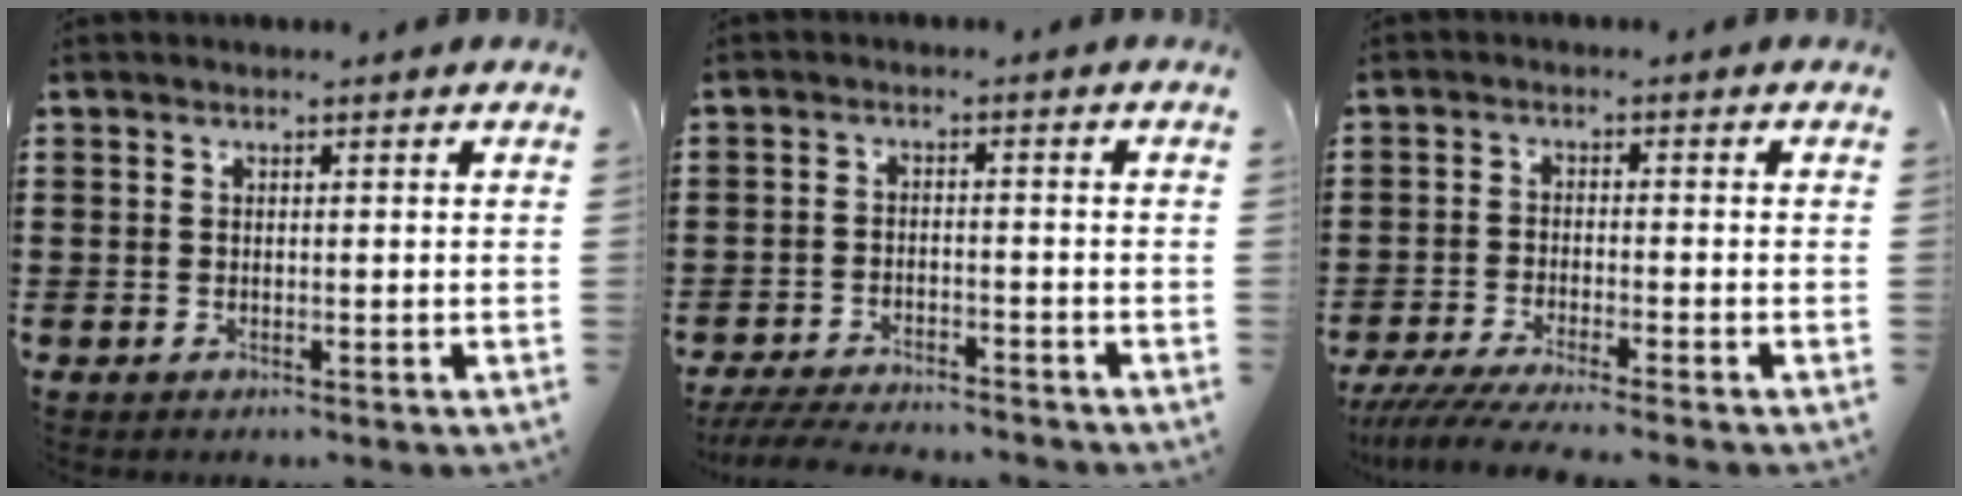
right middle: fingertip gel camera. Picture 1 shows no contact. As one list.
[{"total": 4.5, "force": [-4.4, 0.5, 1.1], "torque": [-0.030, -0.002, -0.091]}, {"total": 4.1, "force": [-3.7, -0.1, 1.7], "torque": [-0.043, -0.014, -0.075]}]